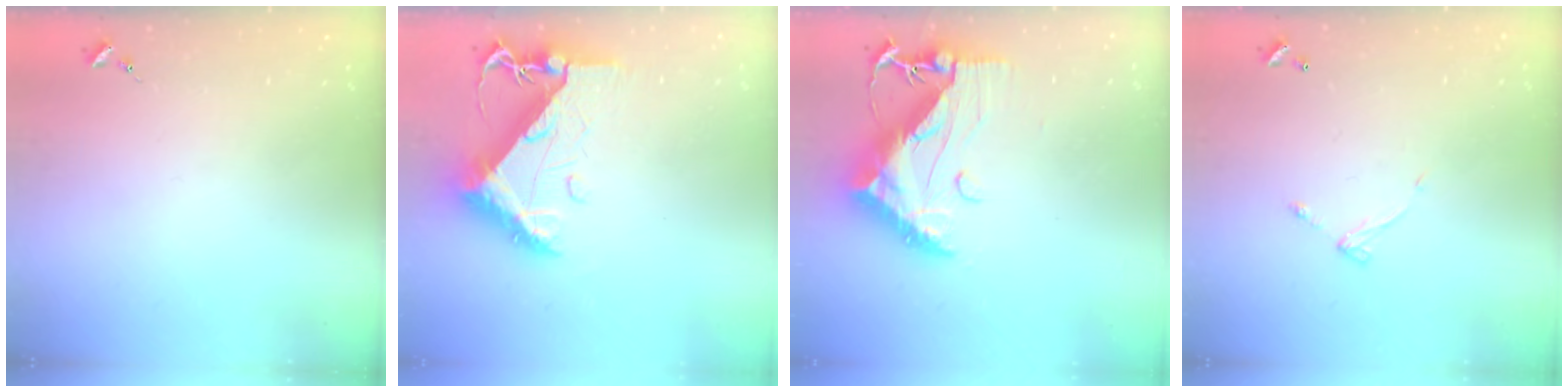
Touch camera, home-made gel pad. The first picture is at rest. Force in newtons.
{"total": 11.3, "press": 11.3, "slide": 1.2}
{"total": 19.1, "press": 19.0, "slide": 1.6}
{"total": 5.7, "press": 5.7, "slide": 0.5}